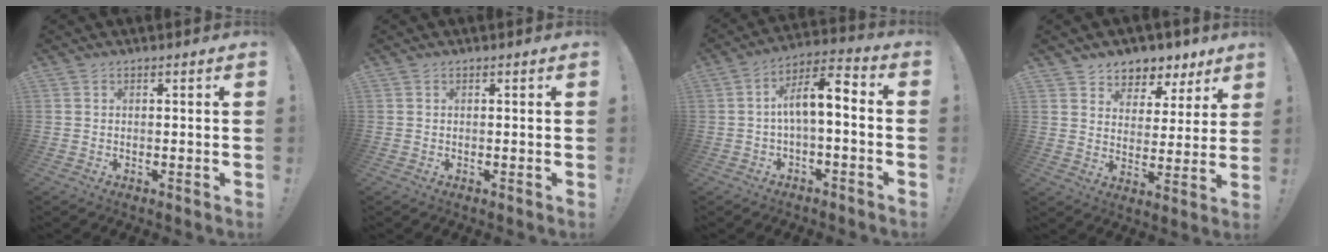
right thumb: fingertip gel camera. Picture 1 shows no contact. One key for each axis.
{"total": 0.0}
{"total": 9.3, "fx": 0.1, "fy": 3.1, "fz": 8.8, "tx": -0.143, "ty": 0.008, "tz": 0.001}
{"total": 6.6, "fx": 4.5, "fy": 4.8, "fz": 0.7, "tx": -0.010, "ty": -0.039, "tz": 0.088}